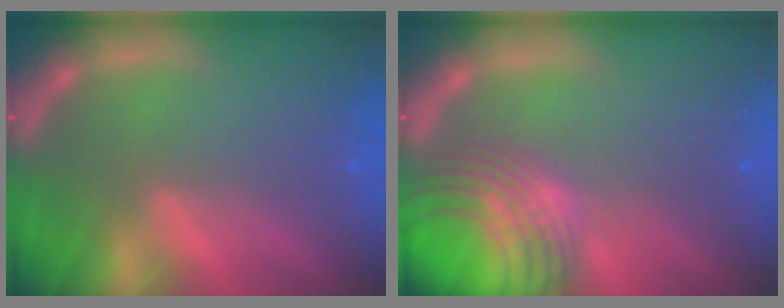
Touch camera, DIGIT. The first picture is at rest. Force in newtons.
{"total": 10.1}